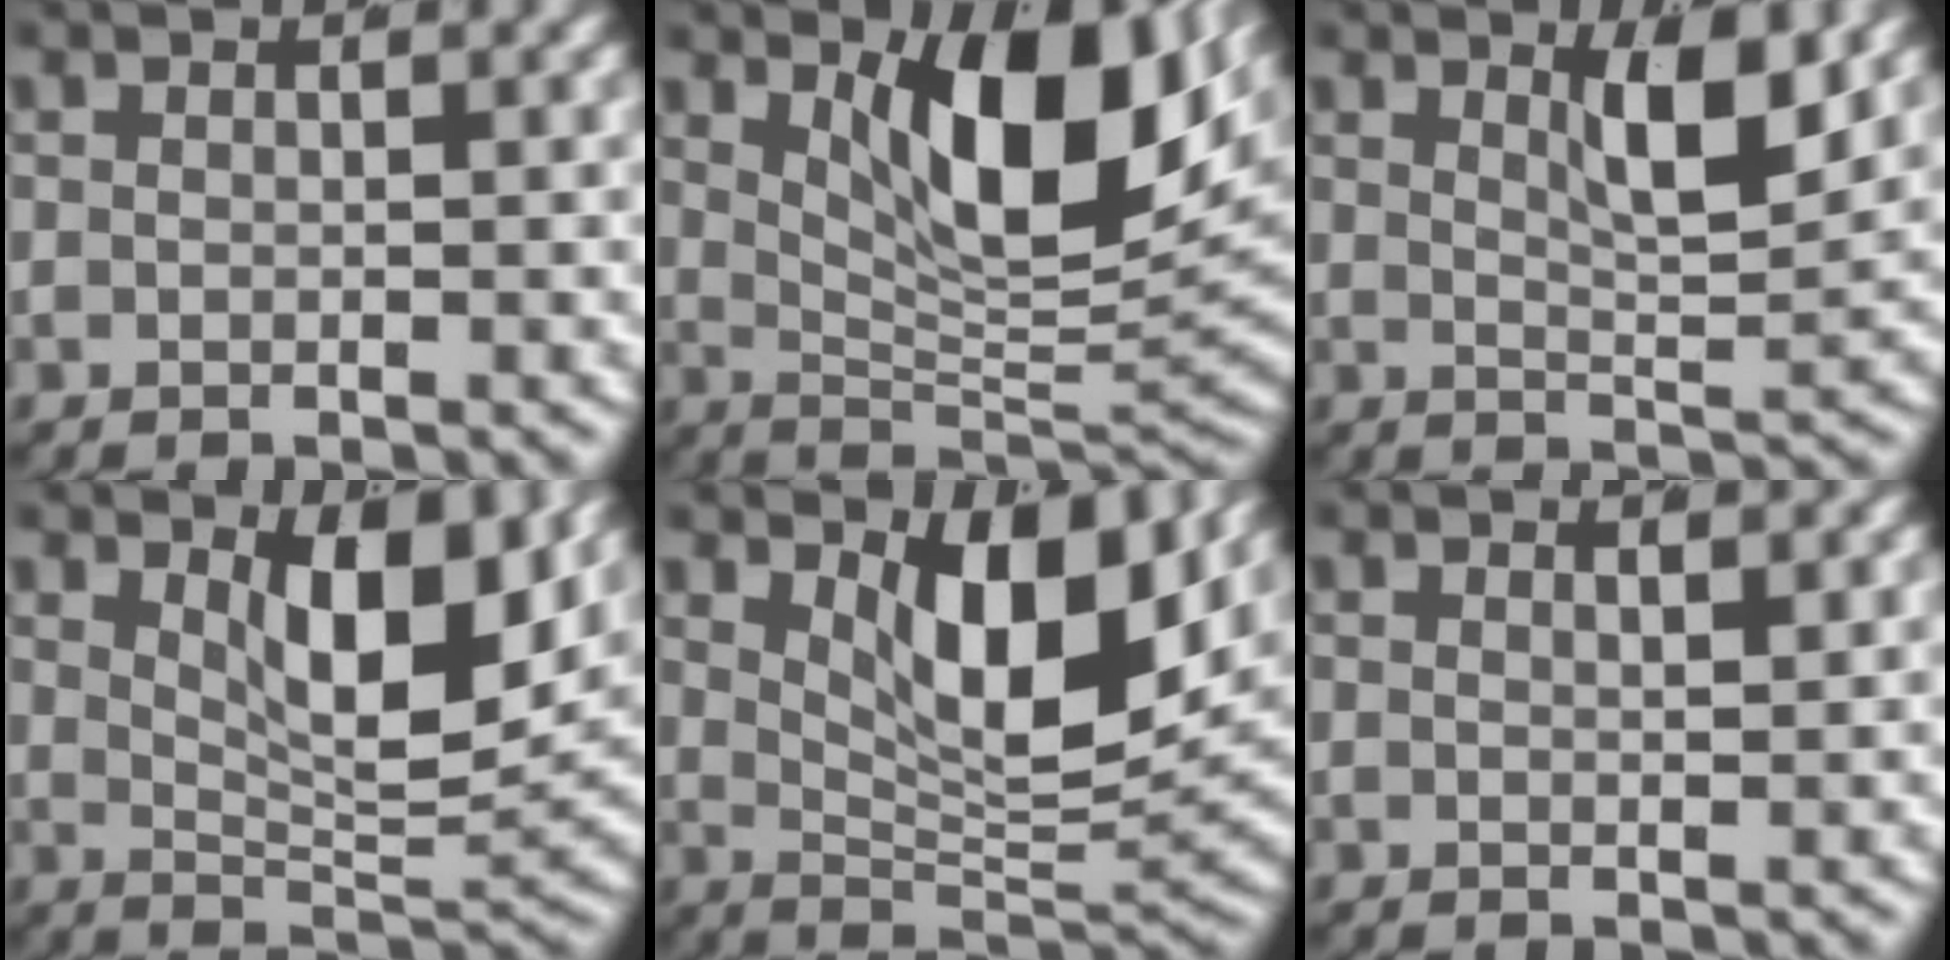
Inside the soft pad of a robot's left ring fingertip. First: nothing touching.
{"total": 11.3, "force": [4.4, 4.1, 9.6], "torque": [-0.147, -0.008, 0.075]}
{"total": 4.1, "force": [2.3, 0.4, 3.3], "torque": [-0.059, -0.021, 0.048]}
{"total": 7.5, "force": [3.4, 2.0, 6.4], "torque": [-0.095, -0.021, 0.064]}
{"total": 9.3, "force": [4.2, 3.1, 7.6], "torque": [-0.123, -0.015, 0.071]}
{"total": 0.9, "force": [0.7, -0.5, 0.3], "torque": [-0.001, -0.008, 0.017]}